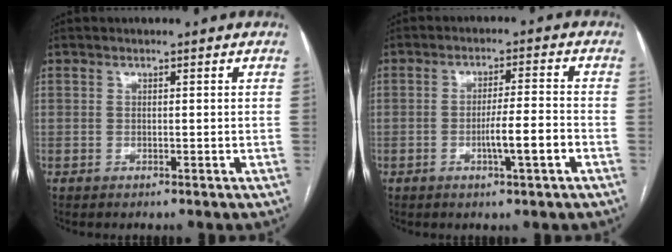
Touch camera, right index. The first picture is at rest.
{"total": 4.2, "force": [-1.4, 0.2, 3.9], "torque": [-0.061, -0.001, -0.022]}